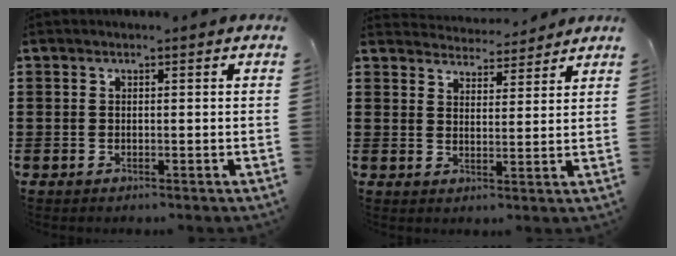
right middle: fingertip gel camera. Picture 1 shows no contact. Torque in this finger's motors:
{"motor_torque": [-0.21, -0.19, -0.06, -0.06]}